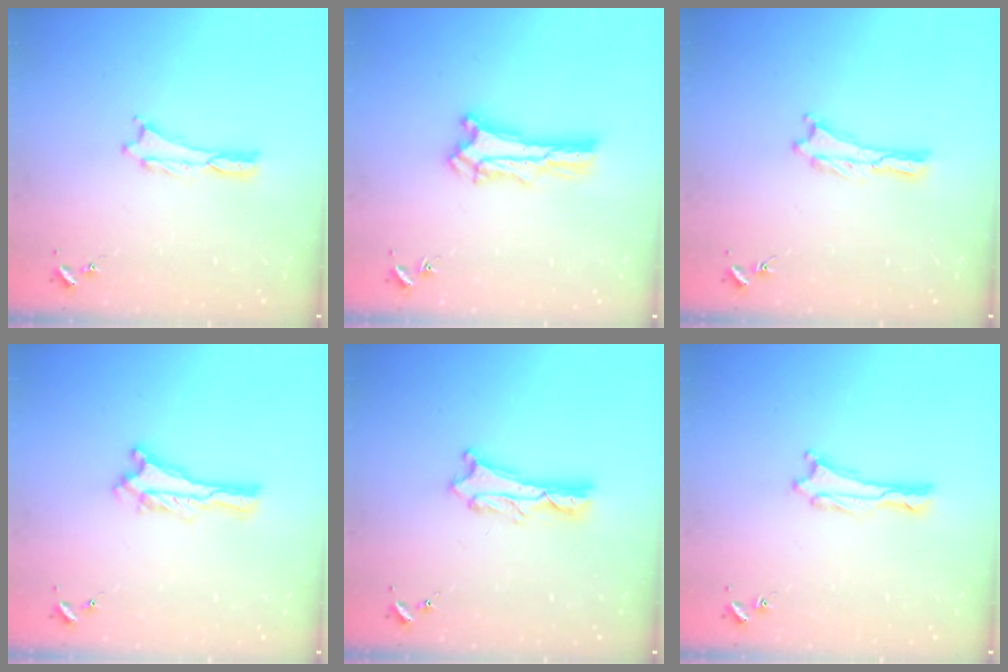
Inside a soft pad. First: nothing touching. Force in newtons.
{"total": 1.4, "press": 1.4, "slide": 0.2}
{"total": 0.0}
{"total": 0.0}
{"total": 2.0, "press": 2.0, "slide": 0.2}
{"total": 0.6, "press": 0.6, "slide": 0.1}